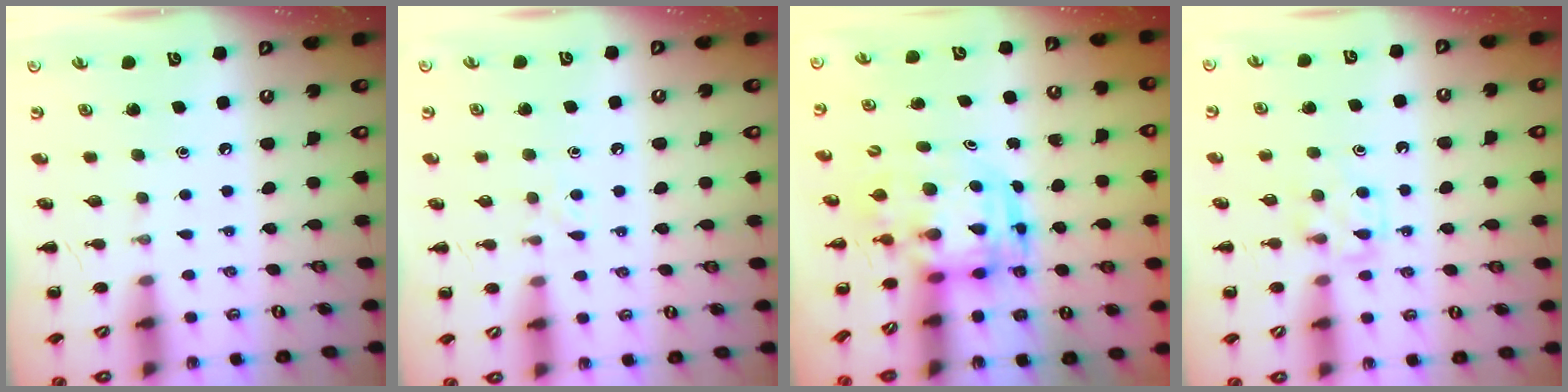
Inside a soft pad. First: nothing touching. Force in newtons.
{"total": 3.3, "press": 3.1, "slide": 1.1}
{"total": 3.5, "press": 3.4, "slide": 0.7}
{"total": 6.3, "press": 6.1, "slide": 1.6}